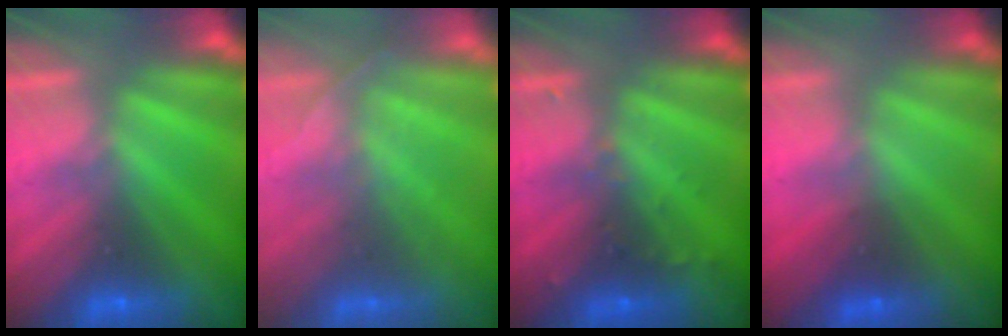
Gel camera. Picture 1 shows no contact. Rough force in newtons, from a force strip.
{"total": 1.7}
{"total": 2.9}
{"total": 1.5}